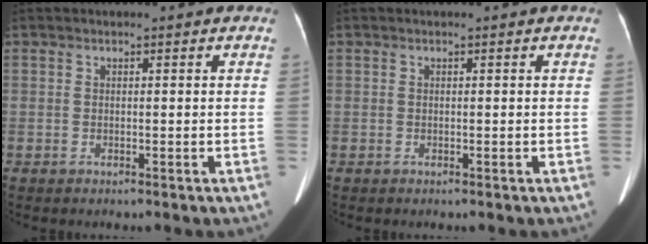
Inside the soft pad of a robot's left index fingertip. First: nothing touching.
{"total": 0.0}